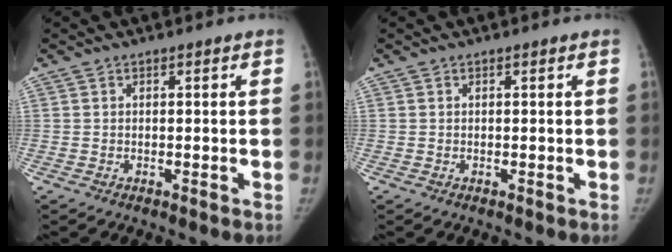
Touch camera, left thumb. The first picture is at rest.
{"total": 0.0}